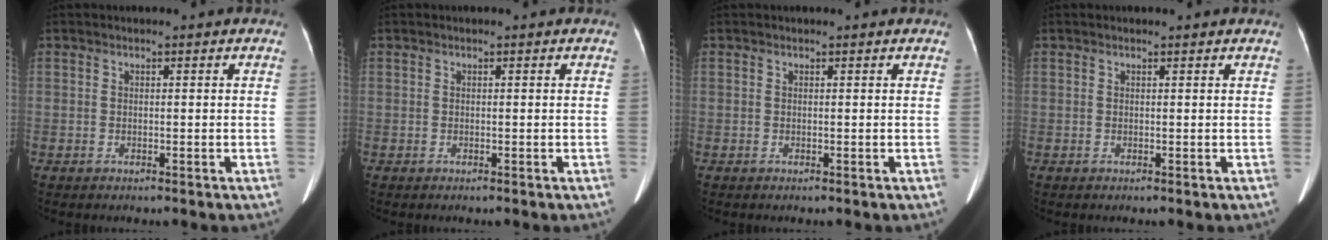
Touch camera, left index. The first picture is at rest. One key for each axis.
{"total": 0.0}
{"total": 0.0}
{"total": 0.7, "fx": 0.7, "fy": 0.0, "fz": 0.1, "tx": -0.011, "ty": 0.005, "tz": 0.007}